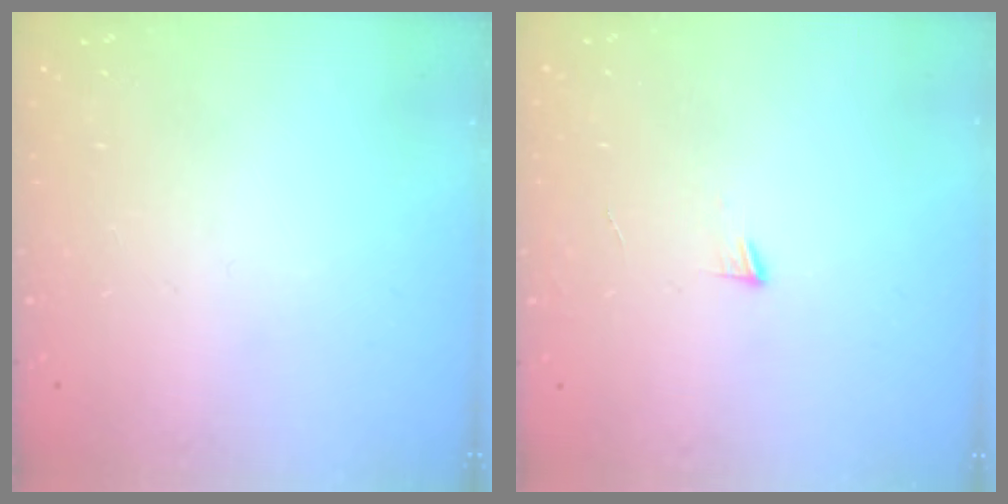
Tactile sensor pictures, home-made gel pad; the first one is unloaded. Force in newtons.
{"total": 4.3, "press": 4.2, "slide": 0.4}